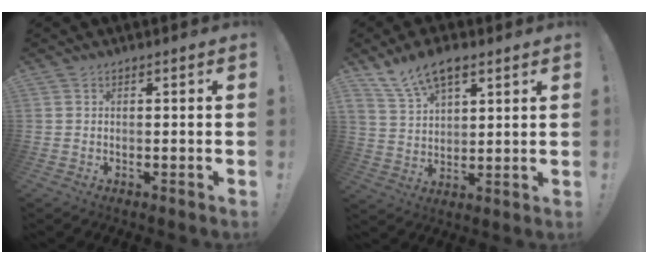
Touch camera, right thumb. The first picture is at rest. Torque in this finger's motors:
{"motor_torque": [0.60, 0.77, 0.17, 0.14, 0.16]}